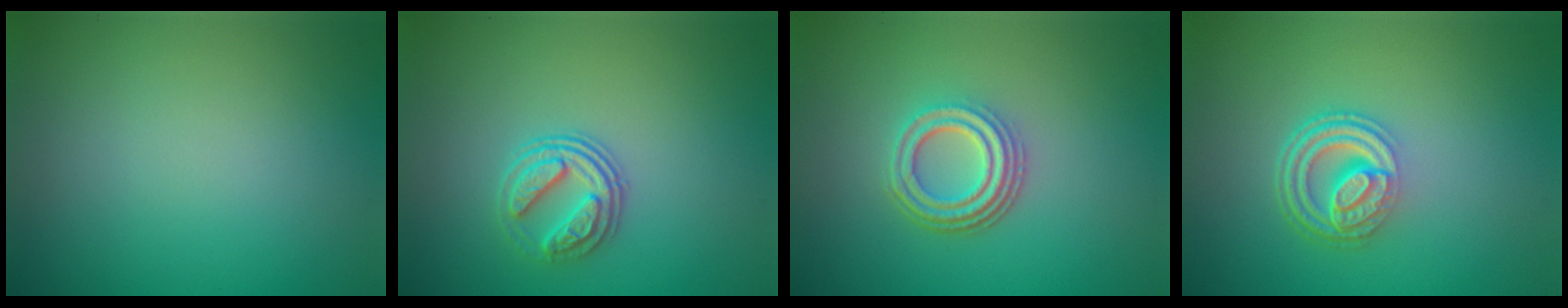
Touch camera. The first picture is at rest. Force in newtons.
{"total": 3.0, "press": 2.6, "slide": 1.6}
{"total": 4.2, "press": 3.1, "slide": 2.7}
{"total": 4.6, "press": 3.3, "slide": 3.2}